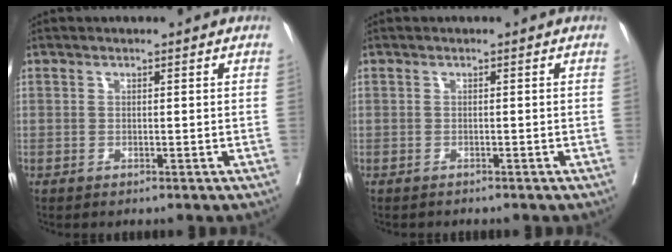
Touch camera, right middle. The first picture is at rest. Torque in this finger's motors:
{"motor_torque": [-0.24, 0.07, -0.09, -0.02]}